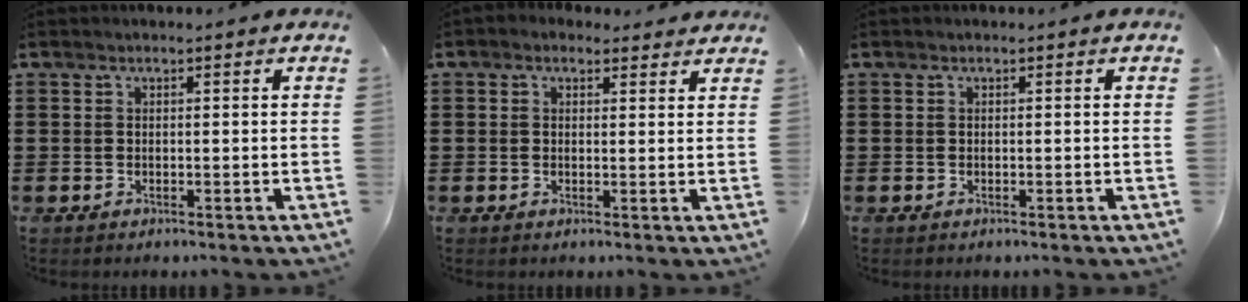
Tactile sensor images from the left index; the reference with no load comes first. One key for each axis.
{"total": 1.6, "fx": 1.3, "fy": 0.8, "fz": 0.3, "tx": -0.011, "ty": 0.007, "tz": 0.024}
{"total": 0.0}